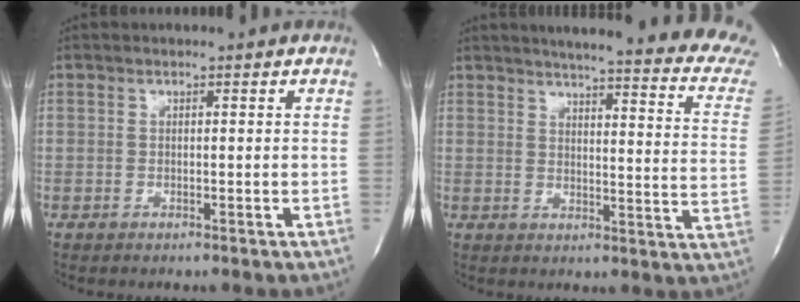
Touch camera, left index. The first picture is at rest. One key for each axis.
{"total": 24.1, "fx": 21.0, "fy": 2.0, "fz": 11.7, "tx": -0.152, "ty": -0.066, "tz": 0.229}